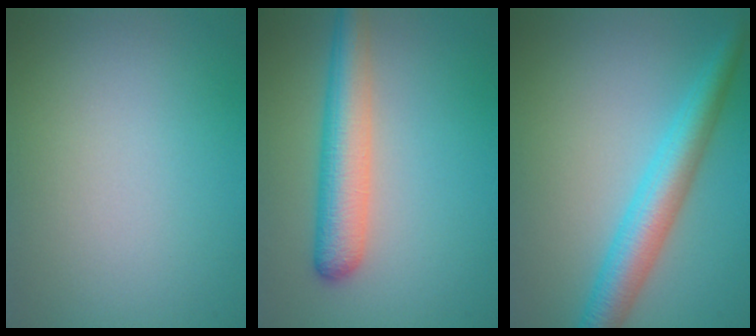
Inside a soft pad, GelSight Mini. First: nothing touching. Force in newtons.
{"total": 4.9, "press": 4.9, "slide": 0.2}
{"total": 5.0, "press": 5.0, "slide": 0.1}